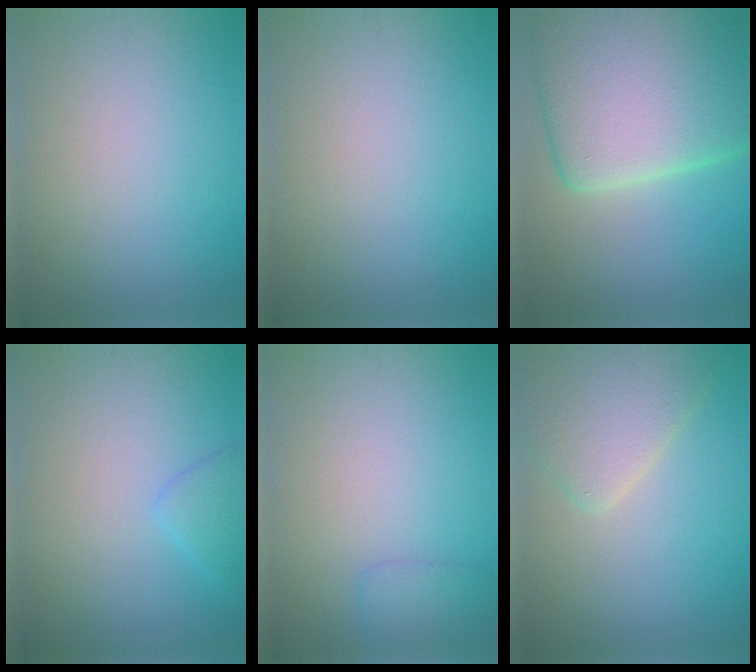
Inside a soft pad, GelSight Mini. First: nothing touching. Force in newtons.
{"total": 0.0}
{"total": 16.2, "press": 16.1, "slide": 1.5}
{"total": 1.9, "press": 1.9, "slide": 0.2}
{"total": 1.6, "press": 1.6, "slide": 0.1}
{"total": 4.5, "press": 4.5, "slide": 0.4}